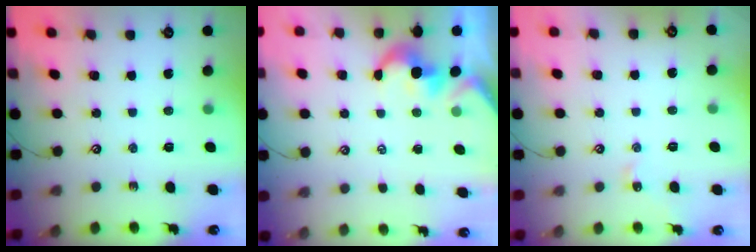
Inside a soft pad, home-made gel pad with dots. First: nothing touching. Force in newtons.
{"total": 0.8, "press": 0.8, "slide": 0.3}
{"total": 2.2, "press": 2.1, "slide": 0.6}